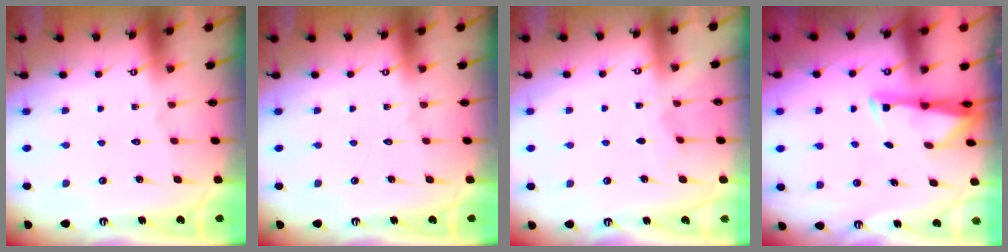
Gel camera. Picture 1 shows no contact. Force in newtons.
{"total": 0.0}
{"total": 2.6, "press": 2.6, "slide": 0.4}
{"total": 2.9, "press": 2.9, "slide": 0.4}